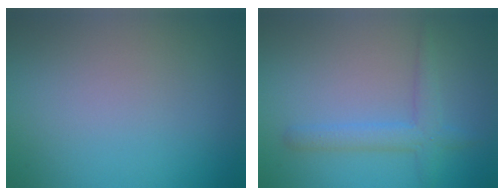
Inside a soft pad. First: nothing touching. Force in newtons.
{"total": 2.7, "press": 2.7, "slide": 0.2}